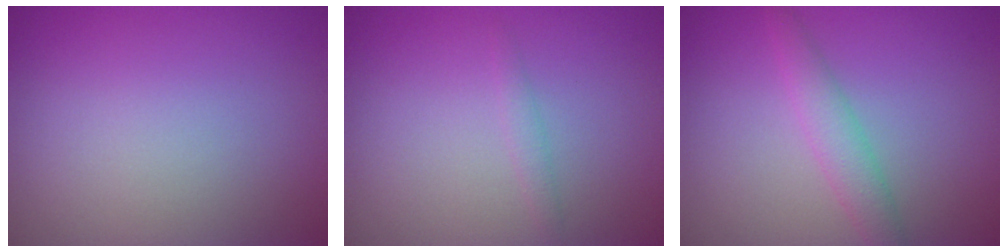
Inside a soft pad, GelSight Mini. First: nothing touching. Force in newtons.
{"total": 0.9, "press": 0.9, "slide": 0.0}
{"total": 2.4, "press": 2.4, "slide": 0.1}